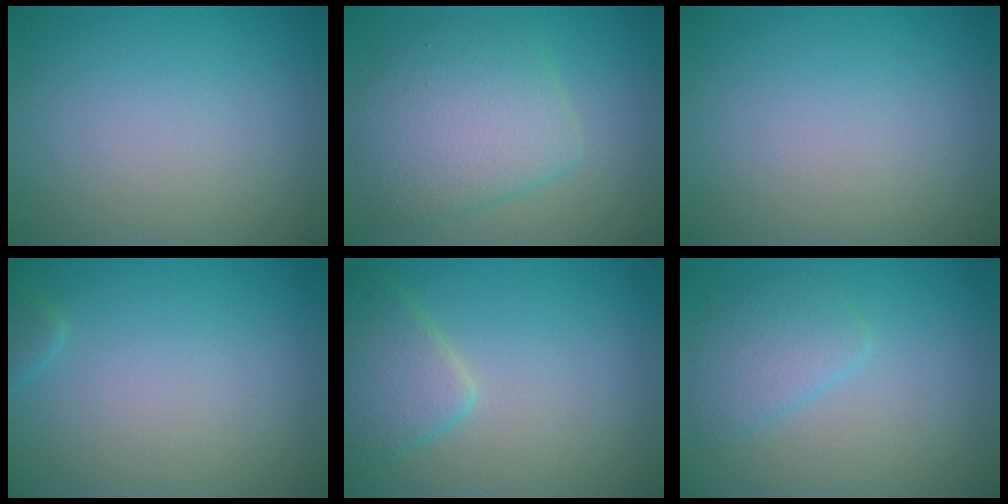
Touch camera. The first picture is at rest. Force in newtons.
{"total": 5.8, "press": 5.8, "slide": 0.2}
{"total": 0.0}
{"total": 0.9, "press": 0.9, "slide": 0.0}
{"total": 3.6, "press": 3.6, "slide": 0.2}
{"total": 2.7, "press": 2.7, "slide": 0.1}